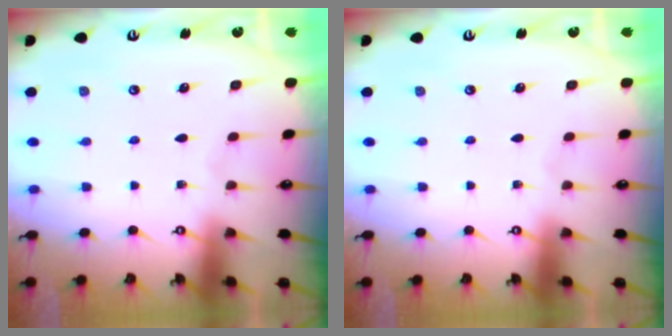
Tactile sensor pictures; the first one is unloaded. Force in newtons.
{"total": 0.0}